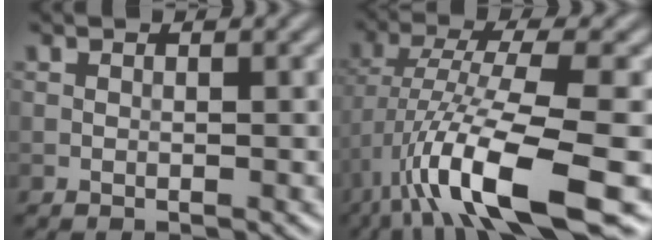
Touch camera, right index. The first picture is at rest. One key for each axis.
{"total": 11.8, "fx": -5.2, "fy": 2.6, "fz": 10.3, "tx": -0.195, "ty": 0.001, "tz": -0.088}